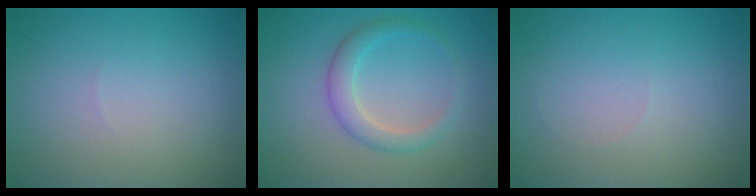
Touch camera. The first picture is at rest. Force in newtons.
{"total": 2.6, "press": 2.6, "slide": 0.1}
{"total": 0.0}